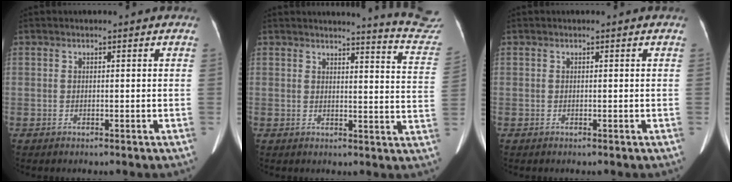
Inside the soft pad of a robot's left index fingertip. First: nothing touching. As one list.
[{"total": 12.6, "force": [12.5, -1.2, 1.1], "torque": [-0.002, -0.118, 0.109]}, {"total": 0.0}]